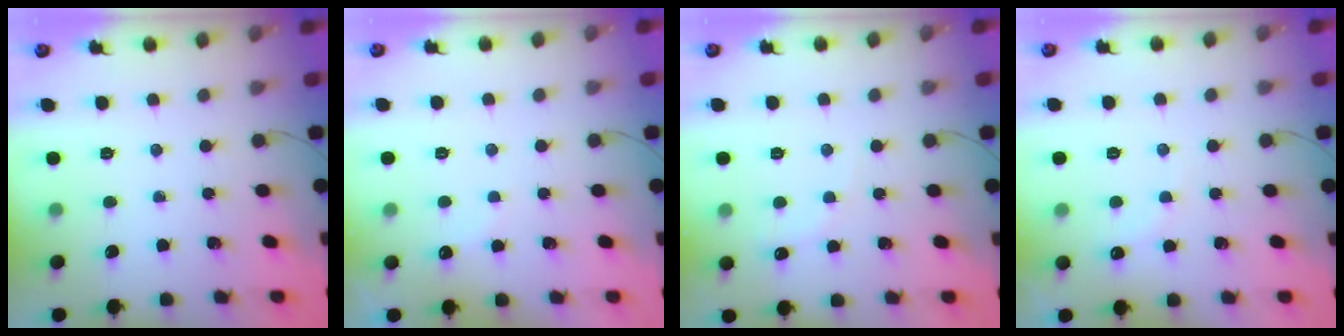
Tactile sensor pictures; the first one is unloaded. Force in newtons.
{"total": 6.4, "press": 6.3, "slide": 1.2}
{"total": 6.2, "press": 6.0, "slide": 1.4}
{"total": 6.7, "press": 6.6, "slide": 1.0}